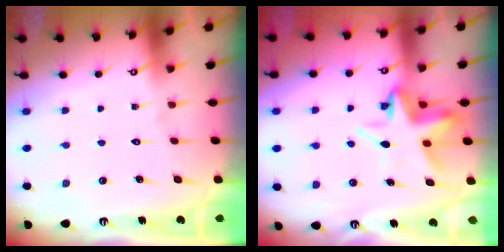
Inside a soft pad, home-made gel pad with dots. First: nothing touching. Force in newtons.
{"total": 7.7, "press": 7.2, "slide": 2.7}